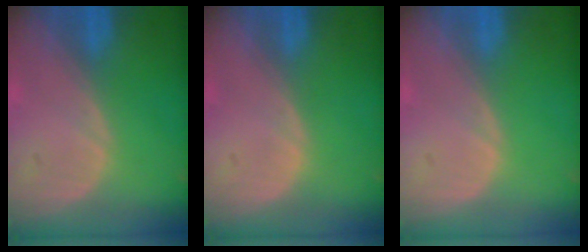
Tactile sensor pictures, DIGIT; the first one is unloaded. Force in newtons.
{"total": 0.0}
{"total": 0.0}